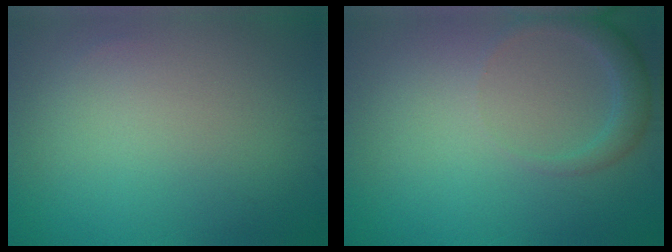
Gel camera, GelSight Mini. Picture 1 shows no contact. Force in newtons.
{"total": 2.2, "press": 2.2, "slide": 0.2}